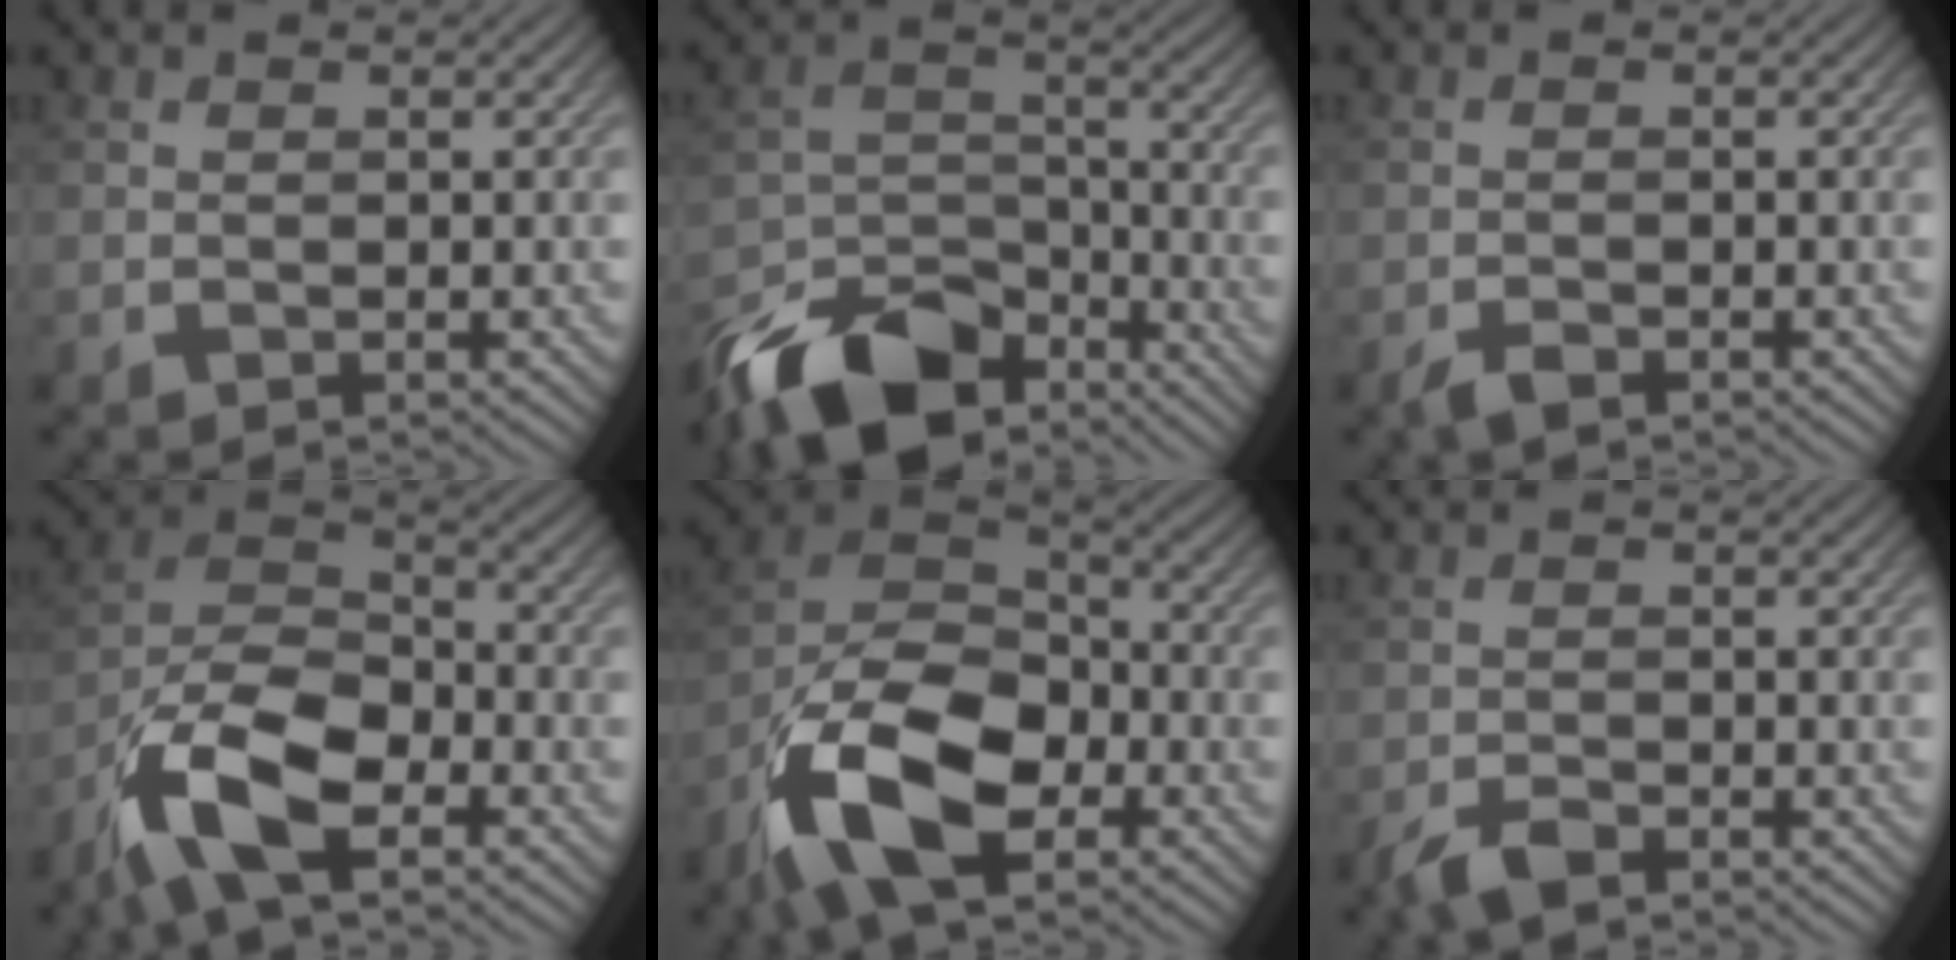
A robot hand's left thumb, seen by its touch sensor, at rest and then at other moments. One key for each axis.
{"total": 14.2, "fx": -11.1, "fy": 6.0, "fz": 6.5, "tx": -0.147, "ty": -0.009, "tz": -0.206}
{"total": 1.4, "fx": -1.1, "fy": 0.3, "fz": 0.7, "tx": -0.016, "ty": 0.001, "tz": -0.025}
{"total": 12.6, "fx": -7.6, "fy": 5.5, "fz": 8.4, "tx": -0.170, "ty": -0.002, "tz": -0.164}
{"total": 14.8, "fx": -7.9, "fy": 7.8, "fz": 9.9, "tx": -0.214, "ty": -0.022, "tz": -0.166}
{"total": 2.6, "fx": -2.1, "fy": 0.7, "fz": 1.3, "tx": -0.029, "ty": -0.001, "tz": -0.048}